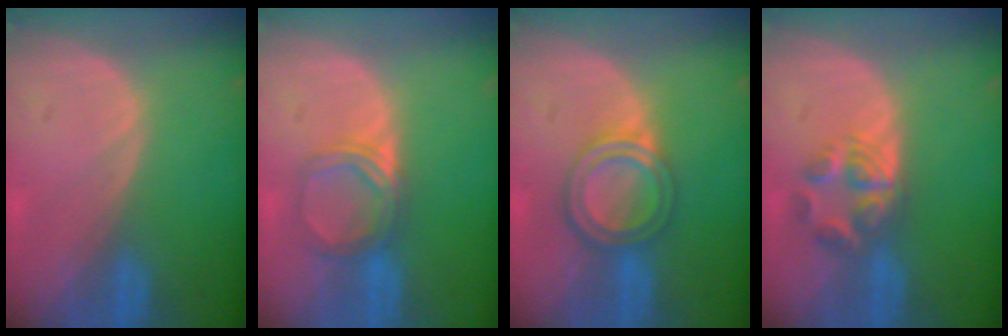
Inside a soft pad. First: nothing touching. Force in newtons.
{"total": 5.0, "press": 4.6, "slide": 1.9}
{"total": 6.1, "press": 5.3, "slide": 3.0}
{"total": 5.7, "press": 4.9, "slide": 3.0}